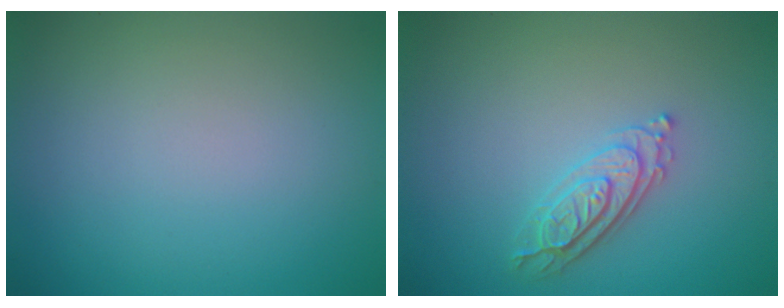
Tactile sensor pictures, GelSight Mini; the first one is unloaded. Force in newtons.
{"total": 2.9, "press": 2.7, "slide": 1.0}